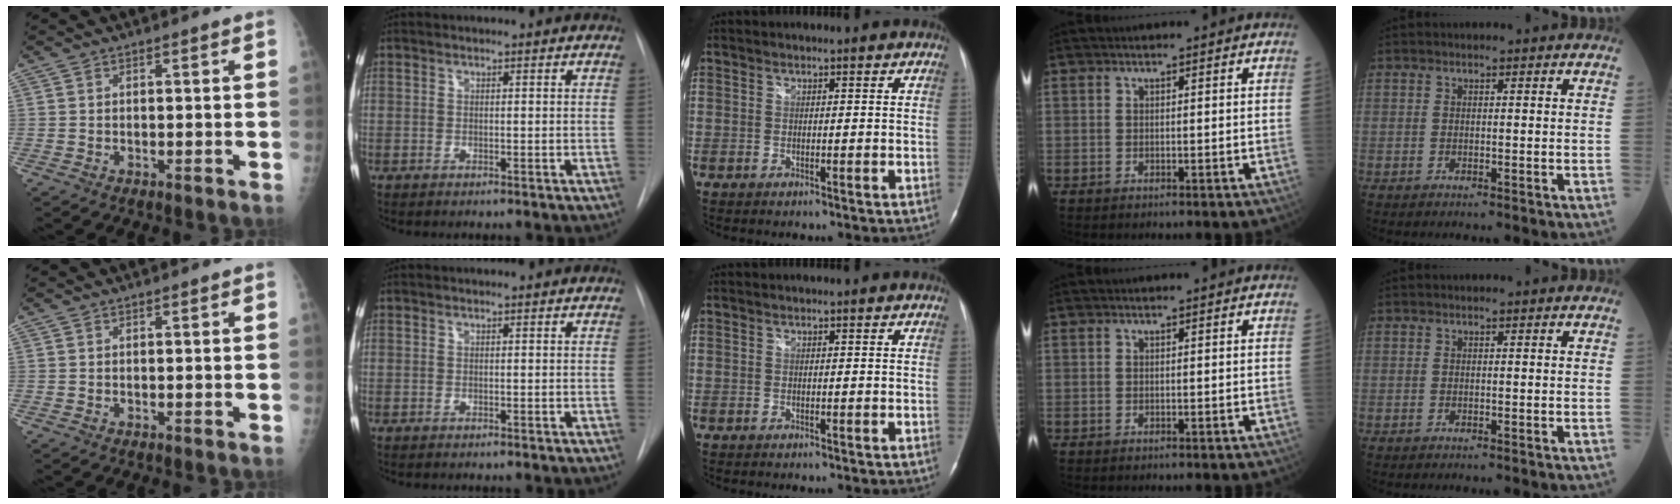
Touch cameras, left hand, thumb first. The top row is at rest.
{}